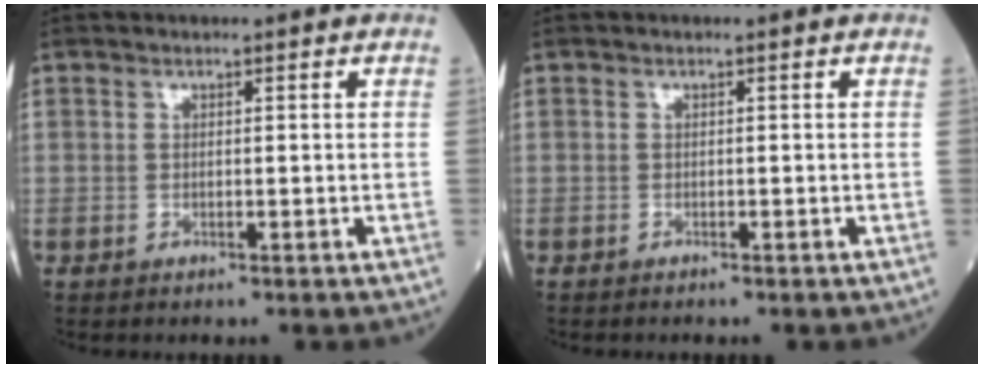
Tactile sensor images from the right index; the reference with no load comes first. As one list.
[{"total": 0.0}]